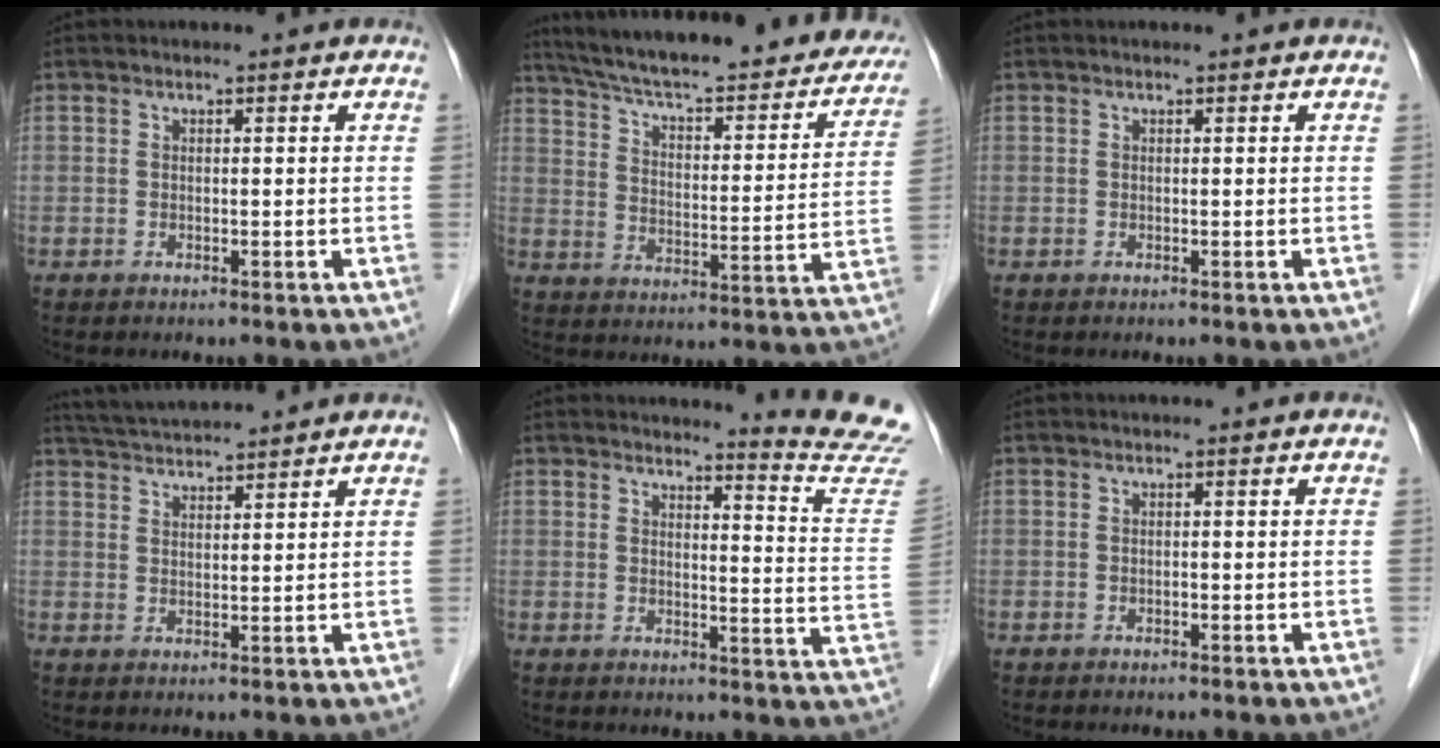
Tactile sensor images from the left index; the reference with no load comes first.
{"total": 30.7, "force": [25.8, 6.8, 15.3], "torque": [-0.239, -0.020, 0.330]}
{"total": 0.7, "force": [0.7, -0.1, 0.3], "torque": [-0.002, 0.008, 0.012]}
{"total": 7.6, "force": [7.3, -0.3, 2.1], "torque": [-0.046, 0.031, 0.123]}
{"total": 11.7, "force": [11.5, -1.8, 0.5], "torque": [-0.010, -0.122, 0.114]}
{"total": 0.0}